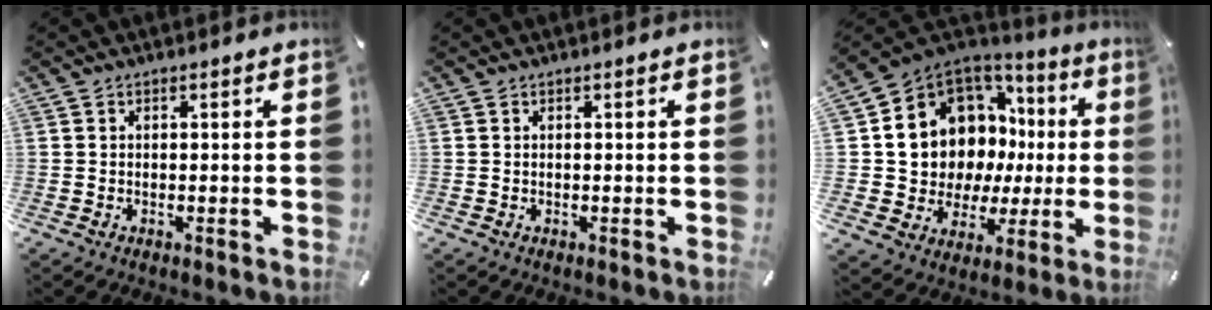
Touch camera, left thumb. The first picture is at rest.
{"total": 0.0}
{"total": 12.4, "force": [4.6, 10.6, 4.4], "torque": [-0.085, -0.068, 0.105]}